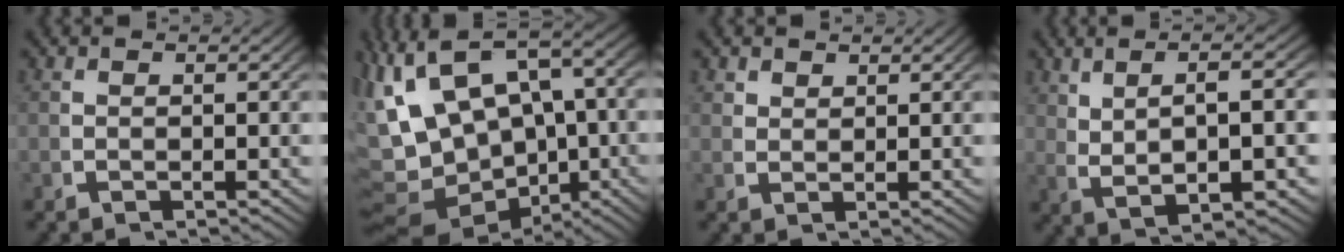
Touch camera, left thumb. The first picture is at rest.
{"total": 14.4, "force": [-0.8, 10.5, 9.8], "torque": [-0.207, -0.043, 0.012]}
{"total": 1.6, "force": [1.5, 0.4, 0.3], "torque": [-0.001, -0.005, 0.037]}
{"total": 7.3, "force": [1.5, 3.0, 6.5], "torque": [-0.116, 0.005, 0.039]}